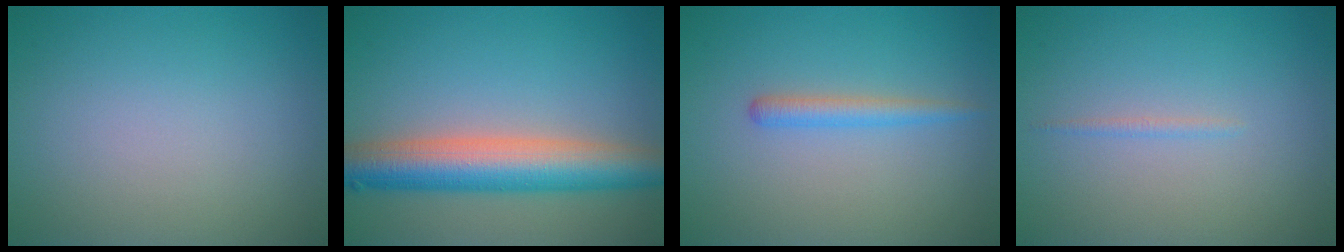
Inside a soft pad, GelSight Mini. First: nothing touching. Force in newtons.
{"total": 7.6, "press": 7.6, "slide": 0.1}
{"total": 1.7, "press": 1.7, "slide": 0.2}
{"total": 0.6, "press": 0.6, "slide": 0.1}